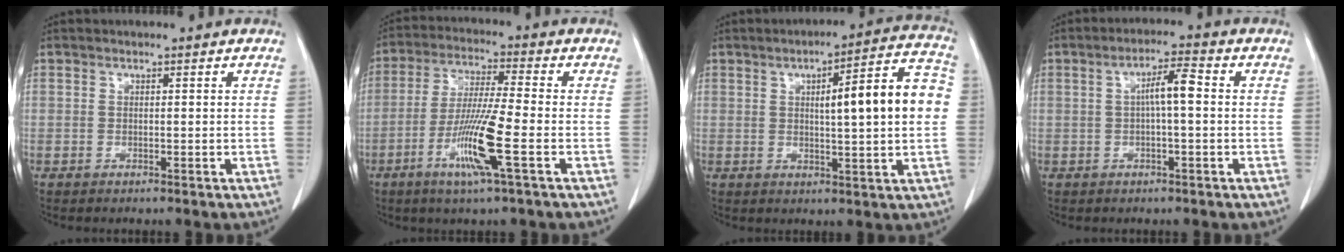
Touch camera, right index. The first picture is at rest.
{"total": 10.7, "force": [-3.9, -0.5, 10.0], "torque": [-0.197, -0.018, -0.079]}
{"total": 14.8, "force": [1.9, 1.5, 14.6], "torque": [-0.199, 0.031, 0.023]}
{"total": 4.7, "force": [0.2, 0.6, 4.6], "torque": [-0.081, 0.013, 0.002]}